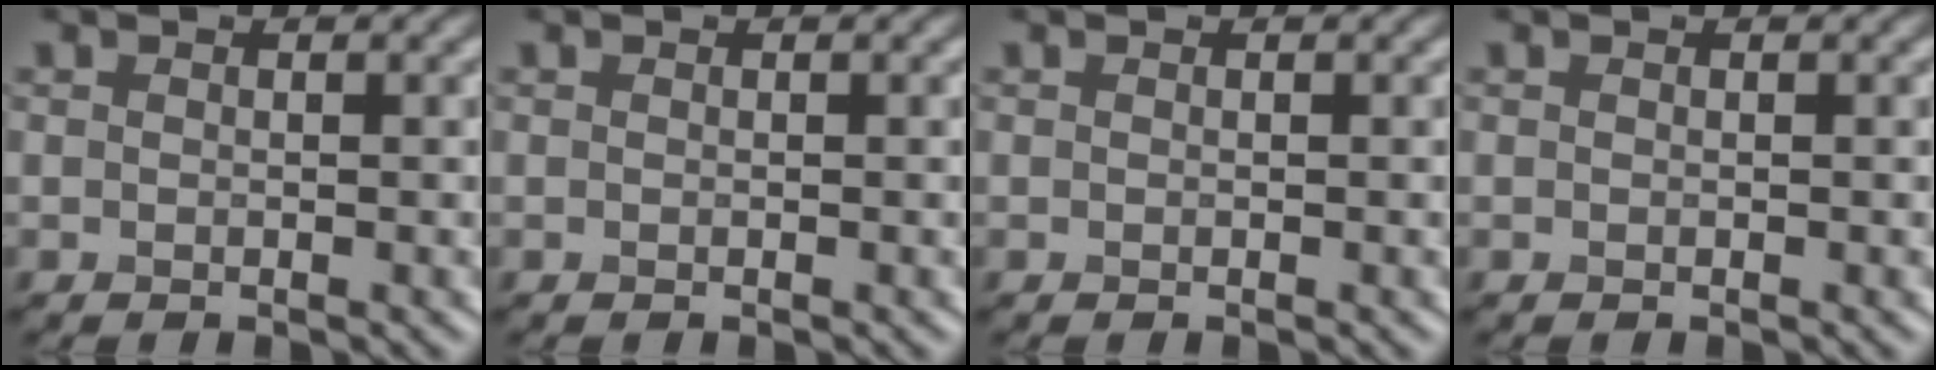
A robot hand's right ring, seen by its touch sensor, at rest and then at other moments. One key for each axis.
{"total": 0.0}
{"total": 0.0}
{"total": 0.0}